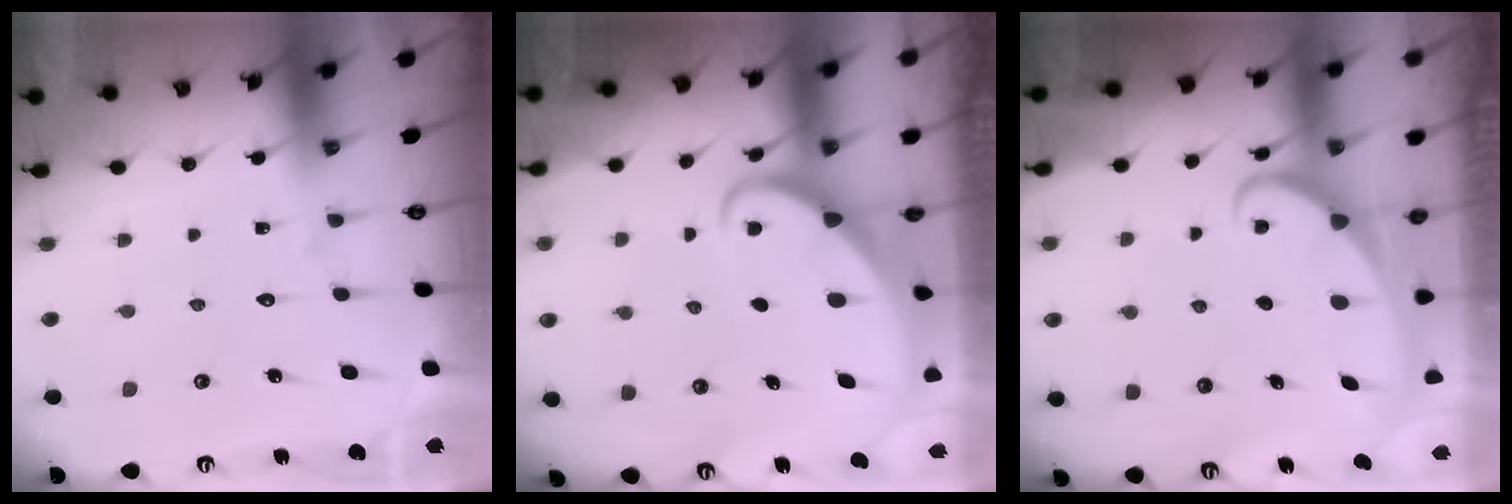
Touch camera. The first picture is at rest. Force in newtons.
{"total": 2.4, "press": 2.4, "slide": 0.2}
{"total": 2.5, "press": 2.4, "slide": 0.4}